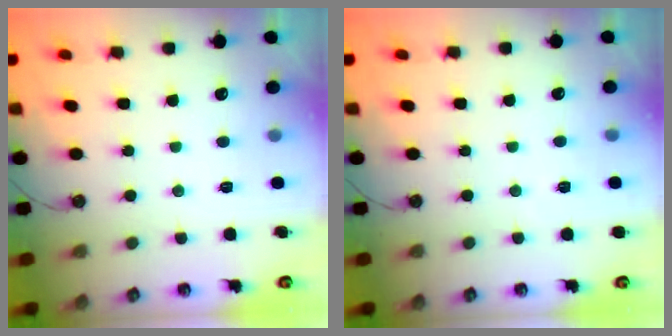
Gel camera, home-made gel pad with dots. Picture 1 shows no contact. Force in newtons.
{"total": 1.1, "press": 0.7, "slide": 0.8}